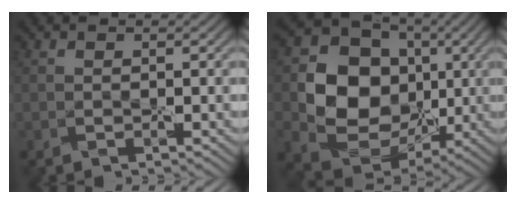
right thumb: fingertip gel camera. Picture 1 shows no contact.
{"total": 11.2, "force": [0.5, 9.5, 5.9], "torque": [-0.129, -0.005, 0.003]}